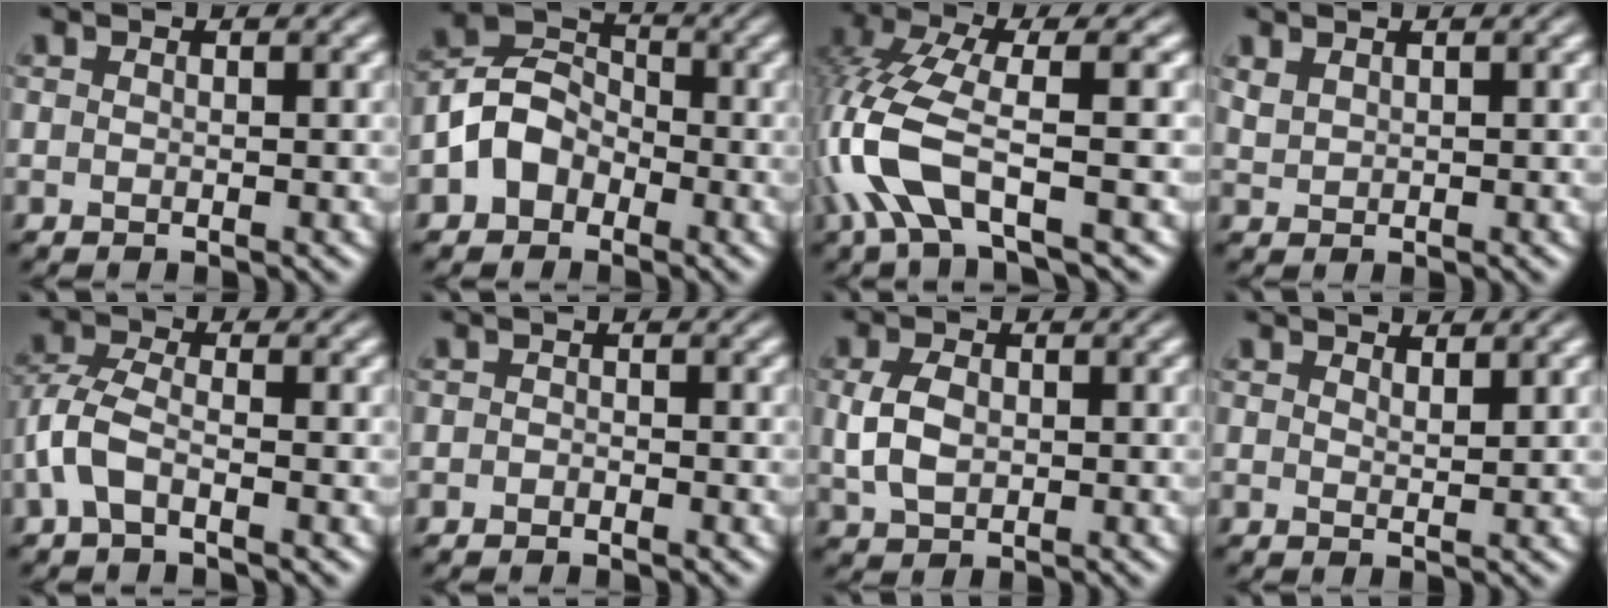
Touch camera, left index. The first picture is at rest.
{"total": 4.1, "force": [-2.0, 3.1, 1.8], "torque": [-0.037, 0.010, -0.044]}
{"total": 7.6, "force": [-2.7, 2.2, 6.7], "torque": [-0.171, 0.003, -0.057]}
{"total": 1.2, "force": [1.1, 0.3, 0.2], "torque": [-0.010, 0.000, 0.033]}
{"total": 3.1, "force": [-1.5, 1.1, 2.5], "torque": [-0.070, 0.007, -0.036]}
{"total": 0.7, "force": [-0.6, -0.1, -0.2], "torque": [0.002, -0.001, -0.006]}
{"total": 2.9, "force": [0.0, 2.1, 2.0], "torque": [-0.055, -0.001, 0.008]}
{"total": 1.0, "force": [1.0, 0.0, 0.1], "torque": [0.000, 0.000, 0.021]}